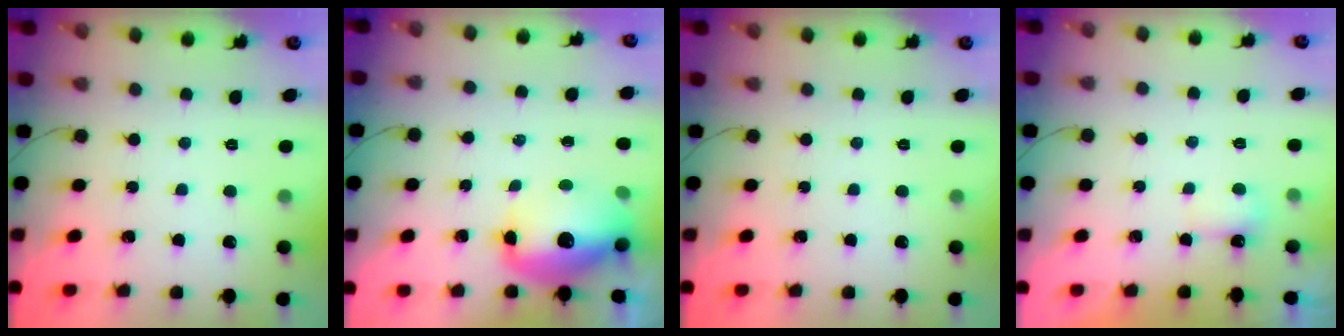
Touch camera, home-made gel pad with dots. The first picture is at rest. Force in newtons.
{"total": 12.8, "press": 12.4, "slide": 2.9}
{"total": 0.0}
{"total": 3.0, "press": 2.9, "slide": 0.8}